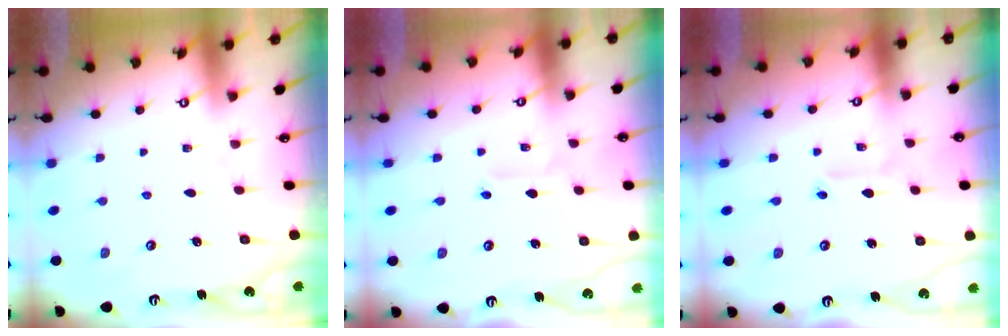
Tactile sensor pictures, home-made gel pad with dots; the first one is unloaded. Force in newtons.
{"total": 2.3, "press": 2.3, "slide": 0.4}
{"total": 2.5, "press": 2.5, "slide": 0.1}